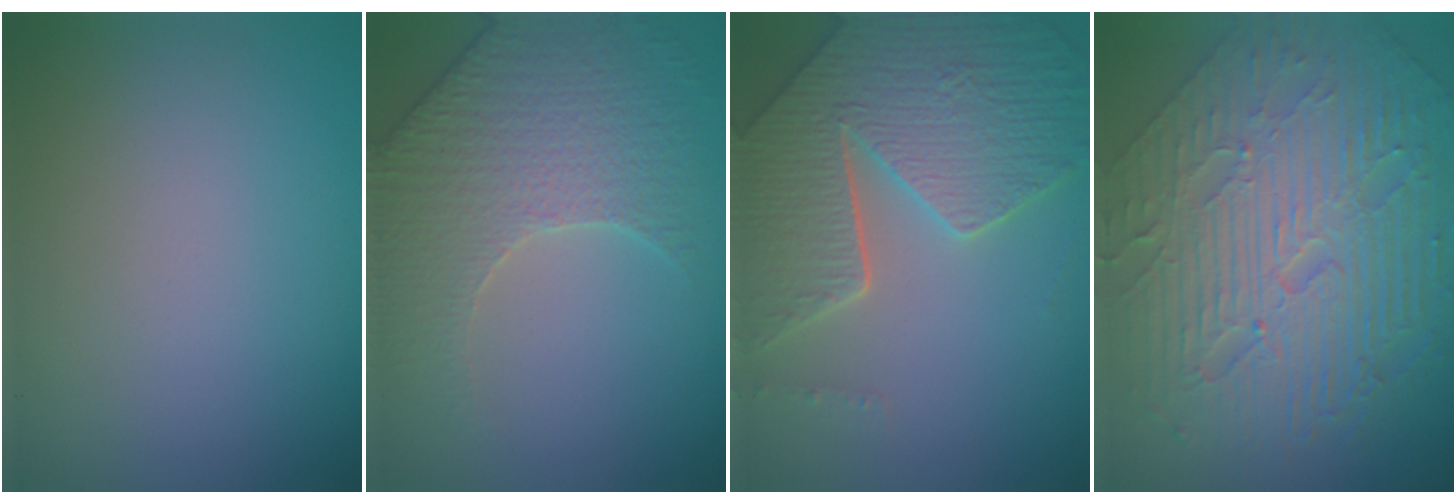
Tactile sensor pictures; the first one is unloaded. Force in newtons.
{"total": 4.2, "press": 4.1, "slide": 1.0}
{"total": 7.8, "press": 5.8, "slide": 5.3}
{"total": 10.9, "press": 7.4, "slide": 8.1}